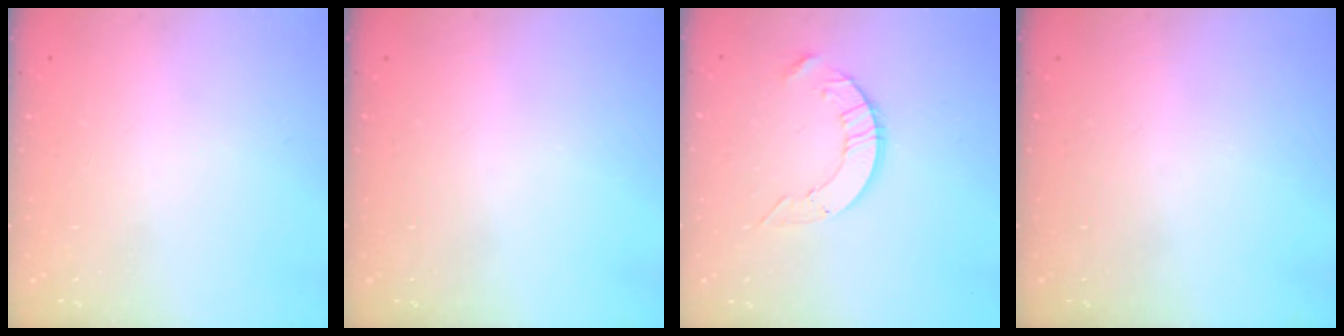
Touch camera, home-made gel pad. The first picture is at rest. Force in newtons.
{"total": 0.0}
{"total": 7.0, "press": 7.0, "slide": 0.4}
{"total": 0.0}